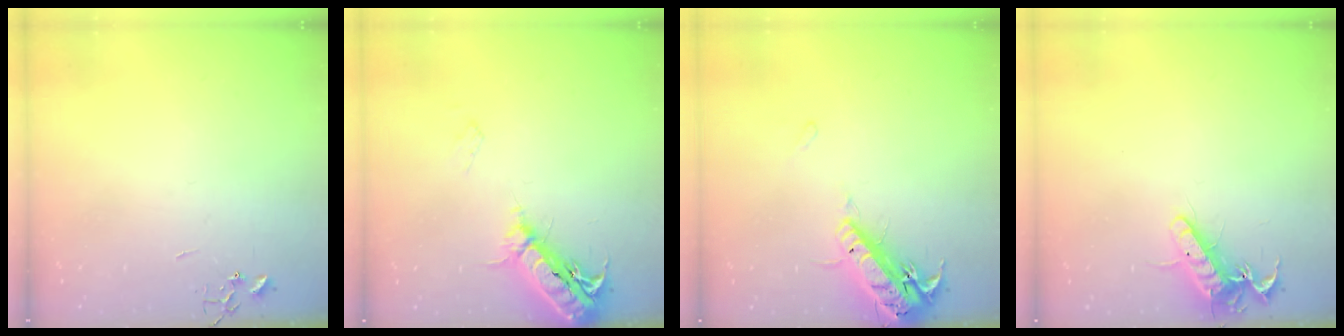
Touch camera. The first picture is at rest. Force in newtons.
{"total": 17.6, "press": 17.3, "slide": 3.5}
{"total": 17.3, "press": 16.9, "slide": 3.7}
{"total": 13.7, "press": 13.6, "slide": 1.5}